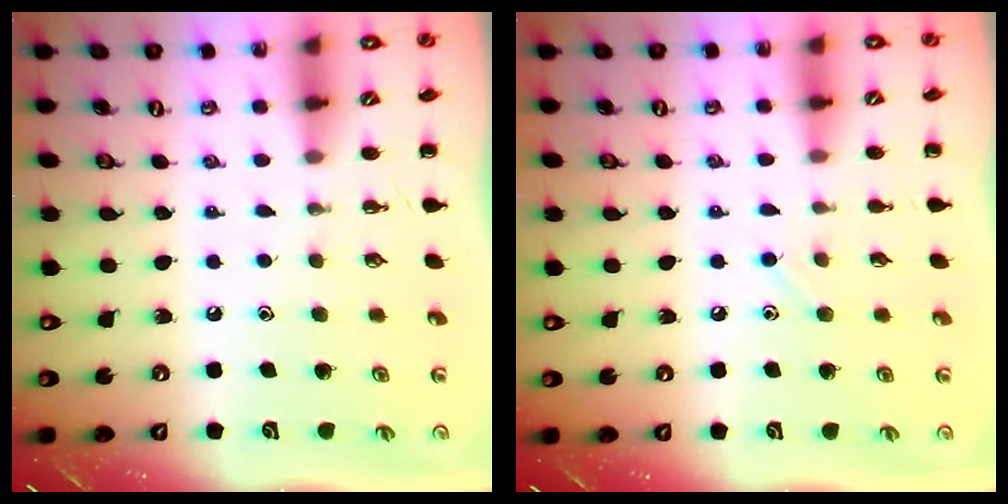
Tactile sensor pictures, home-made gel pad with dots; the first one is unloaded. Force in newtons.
{"total": 5.9, "press": 5.5, "slide": 2.1}